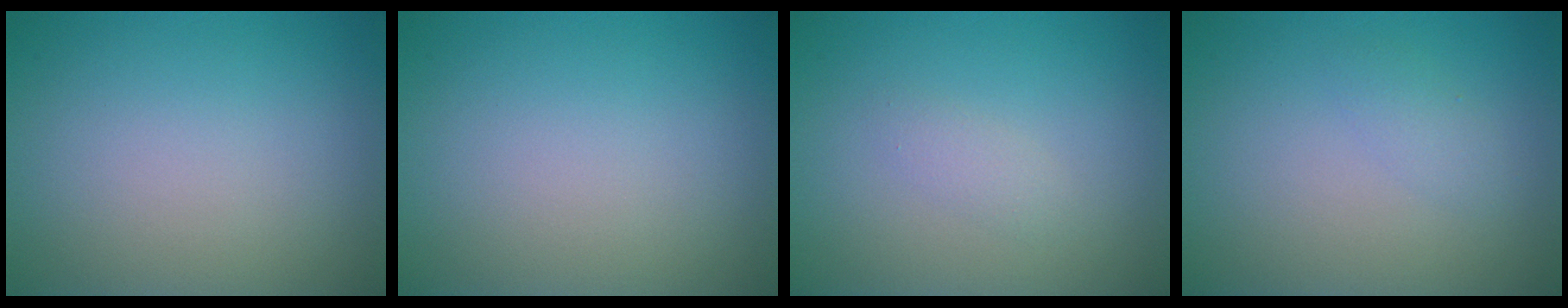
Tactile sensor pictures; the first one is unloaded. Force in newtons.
{"total": 0.0}
{"total": 1.0, "press": 1.0, "slide": 0.1}
{"total": 1.1, "press": 1.1, "slide": 0.0}